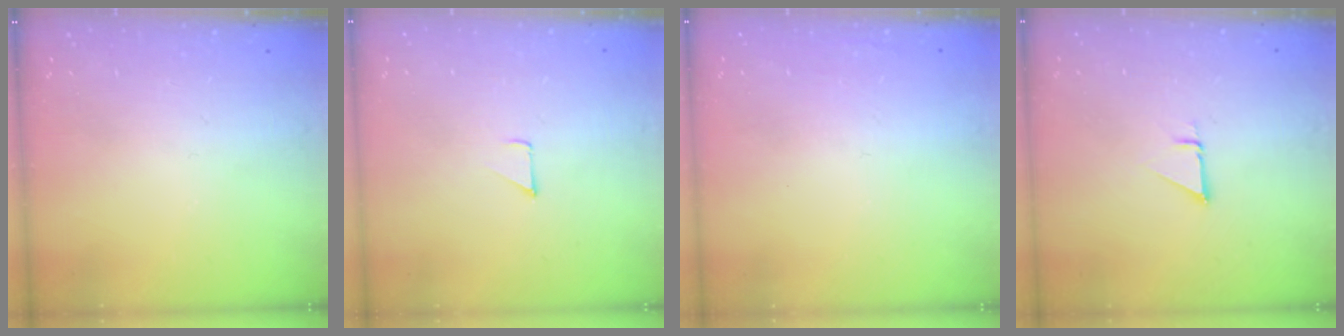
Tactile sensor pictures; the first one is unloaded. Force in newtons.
{"total": 2.9, "press": 2.8, "slide": 0.3}
{"total": 1.6, "press": 1.6, "slide": 0.1}
{"total": 1.4, "press": 1.4, "slide": 0.0}